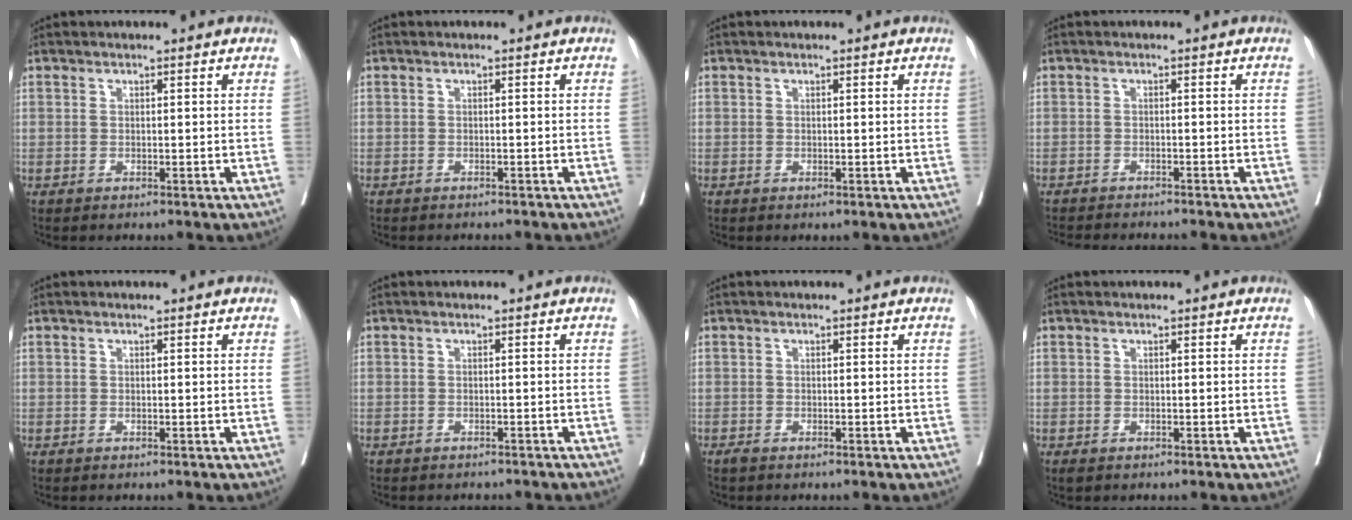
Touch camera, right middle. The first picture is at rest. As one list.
[{"total": 4.3, "force": [-3.9, 0.8, 1.6], "torque": [-0.020, -0.006, -0.047]}, {"total": 0.0}, {"total": 8.0, "force": [-7.4, 0.4, 3.0], "torque": [-0.027, -0.013, -0.102]}, {"total": 0.0}, {"total": 5.8, "force": [-5.4, 1.4, 1.8], "torque": [-0.021, -0.004, -0.060]}, {"total": 0.5, "force": [-0.5, 0.1, 0.2], "torque": [-0.011, -0.003, -0.011]}, {"total": 0.7, "force": [-0.5, 0.3, 0.3], "torque": [-0.006, -0.002, -0.004]}]